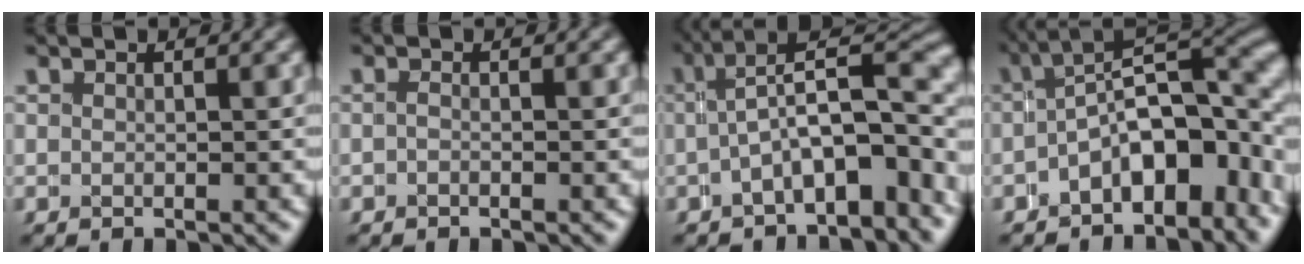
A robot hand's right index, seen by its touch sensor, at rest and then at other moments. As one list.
[{"total": 0.7, "force": [-0.6, -0.3, 0.0], "torque": [0.005, 0.005, -0.014]}, {"total": 7.5, "force": [-1.4, 2.7, 6.9], "torque": [-0.087, -0.003, -0.015]}, {"total": 9.3, "force": [-0.6, 5.3, 7.6], "torque": [-0.078, 0.010, -0.022]}]